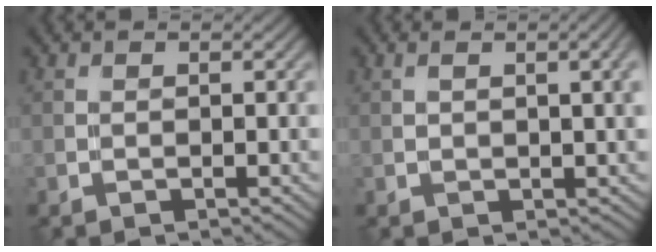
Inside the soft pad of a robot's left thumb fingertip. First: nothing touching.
{"total": 3.0, "force": [0.5, 0.8, 2.9], "torque": [-0.034, 0.007, 0.013]}